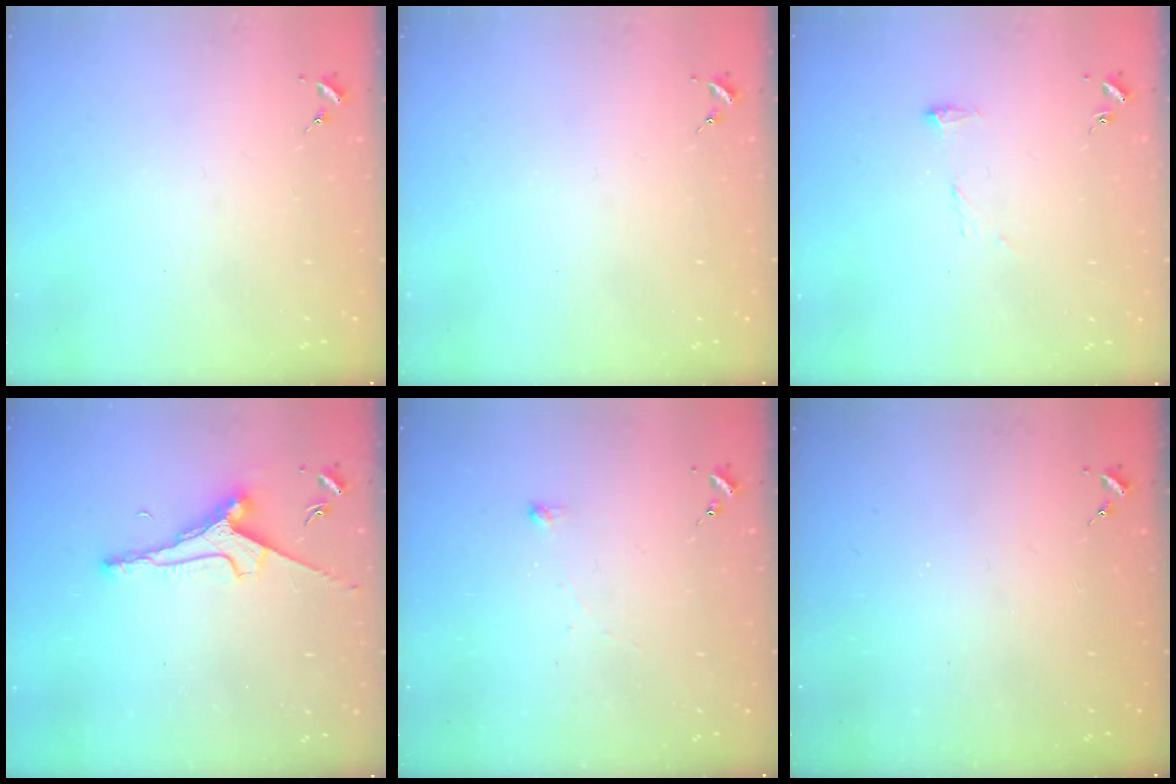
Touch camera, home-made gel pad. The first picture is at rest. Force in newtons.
{"total": 0.0}
{"total": 7.6, "press": 7.6, "slide": 0.1}
{"total": 7.8, "press": 7.7, "slide": 1.0}
{"total": 2.6, "press": 2.6, "slide": 0.1}
{"total": 0.0}